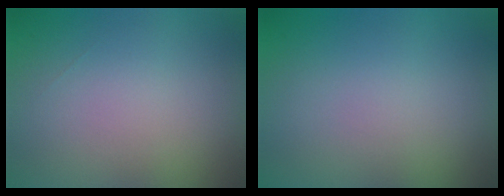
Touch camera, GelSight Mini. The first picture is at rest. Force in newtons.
{"total": 0.0}